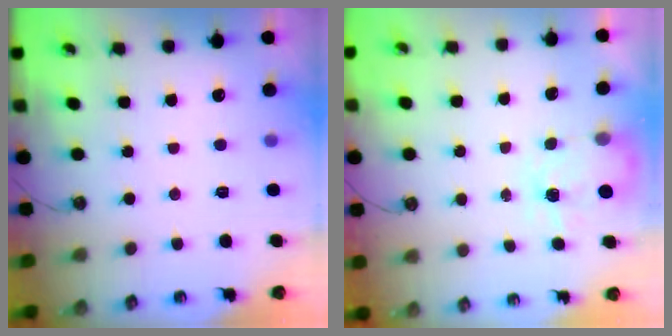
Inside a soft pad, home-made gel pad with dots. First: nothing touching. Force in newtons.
{"total": 4.0, "press": 3.9, "slide": 0.6}